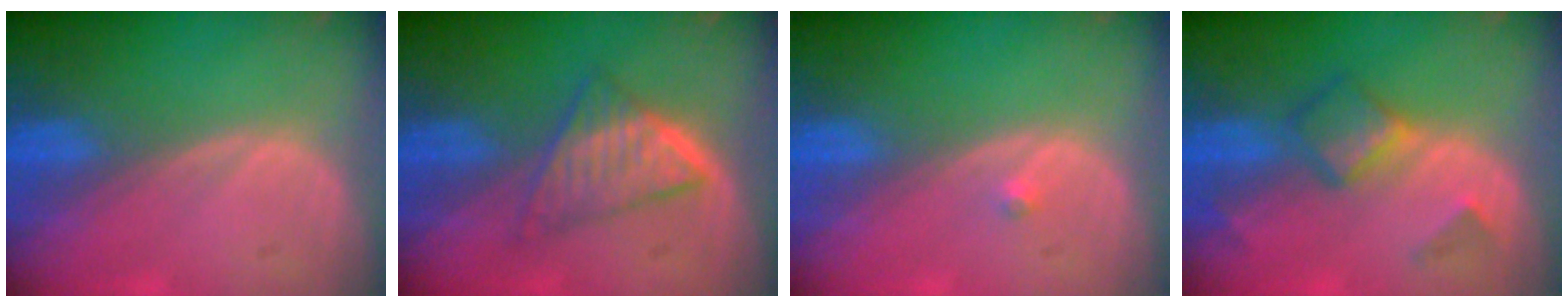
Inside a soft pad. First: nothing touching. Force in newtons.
{"total": 5.5, "press": 5.4, "slide": 1.4}
{"total": 0.7, "press": 0.5, "slide": 0.4}
{"total": 4.7, "press": 4.7, "slide": 0.4}